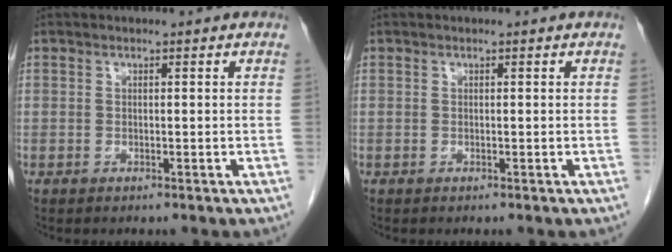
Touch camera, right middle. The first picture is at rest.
{"total": 0.0}